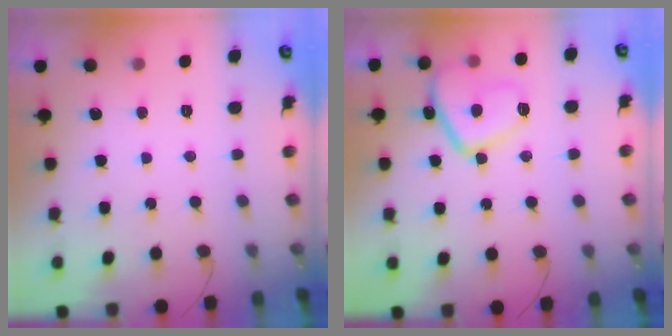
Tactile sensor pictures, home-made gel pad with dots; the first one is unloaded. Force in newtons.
{"total": 11.4, "press": 11.3, "slide": 1.2}